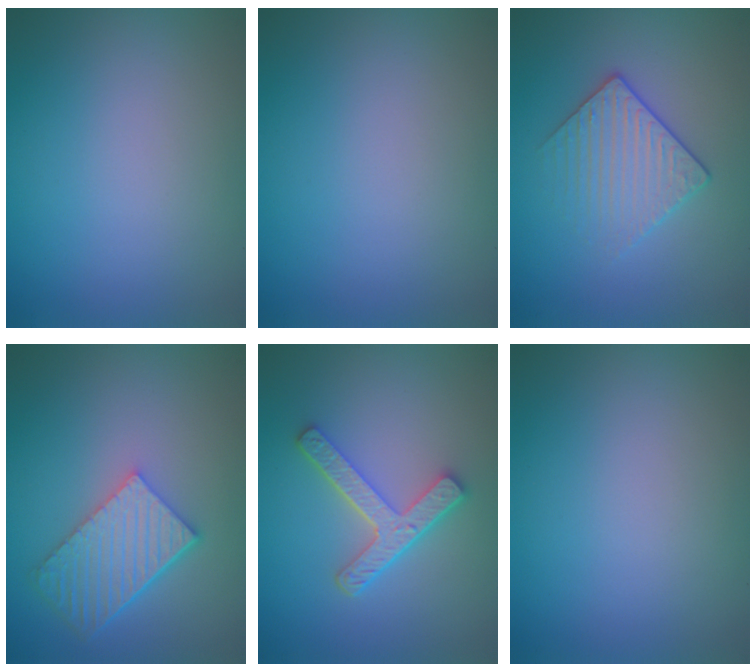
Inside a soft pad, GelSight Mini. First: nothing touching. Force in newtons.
{"total": 0.0}
{"total": 3.1, "press": 2.9, "slide": 1.2}
{"total": 5.9, "press": 4.3, "slide": 4.0}
{"total": 4.3, "press": 3.3, "slide": 2.8}
{"total": 0.0}